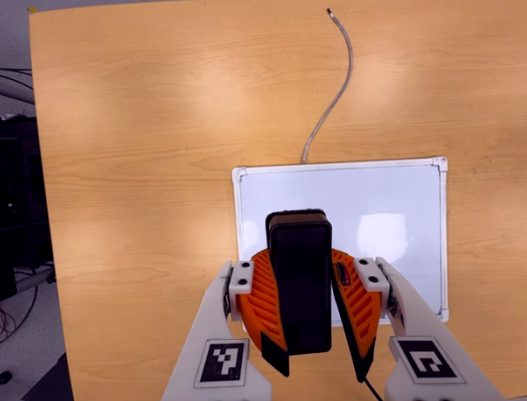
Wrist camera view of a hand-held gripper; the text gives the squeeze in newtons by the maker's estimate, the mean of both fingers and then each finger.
{"total": 12.5, "left": 11.7, "right": 13.3}